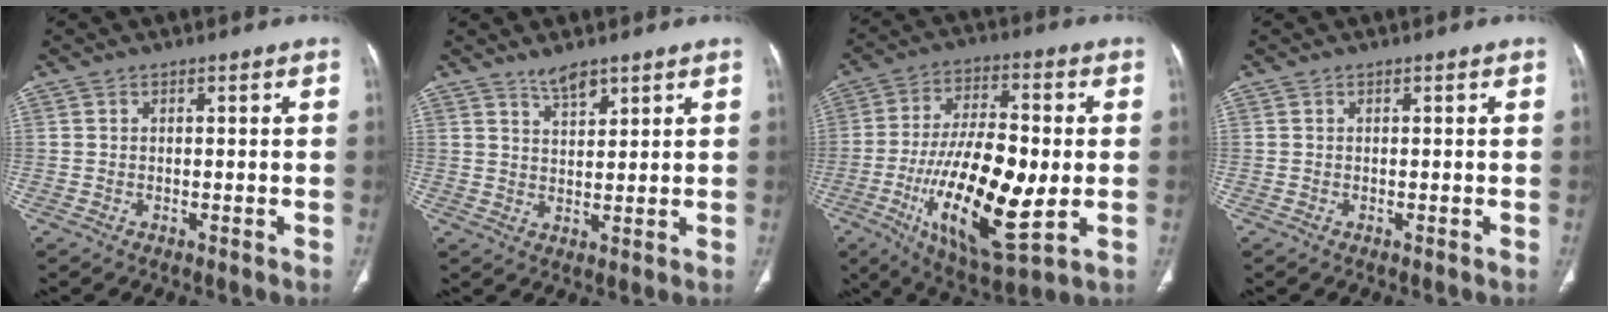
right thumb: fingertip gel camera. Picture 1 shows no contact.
{"total": 3.7, "force": [3.1, 1.1, 1.7], "torque": [-0.024, -0.023, 0.057]}
{"total": 22.4, "force": [-4.2, 8.2, 20.5], "torque": [-0.365, -0.003, -0.057]}
{"total": 0.0}